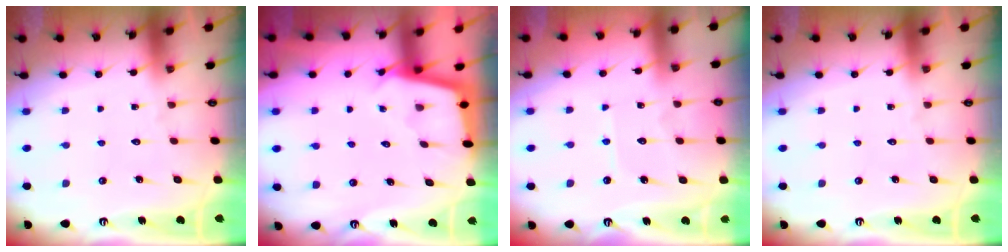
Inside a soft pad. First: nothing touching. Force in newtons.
{"total": 2.5, "press": 2.5, "slide": 0.2}
{"total": 5.3, "press": 5.2, "slide": 0.6}
{"total": 0.0}